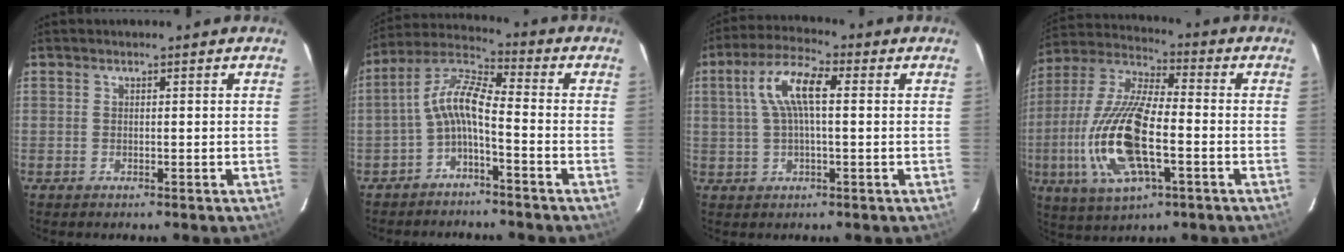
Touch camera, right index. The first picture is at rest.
{"total": 7.5, "force": [-2.8, 1.8, 6.7], "torque": [-0.162, 0.021, -0.058]}
{"total": 8.5, "force": [1.5, 2.7, 8.0], "torque": [-0.158, 0.019, 0.028]}
{"total": 19.2, "force": [-4.8, 7.0, 17.2], "torque": [-0.367, -0.011, -0.093]}